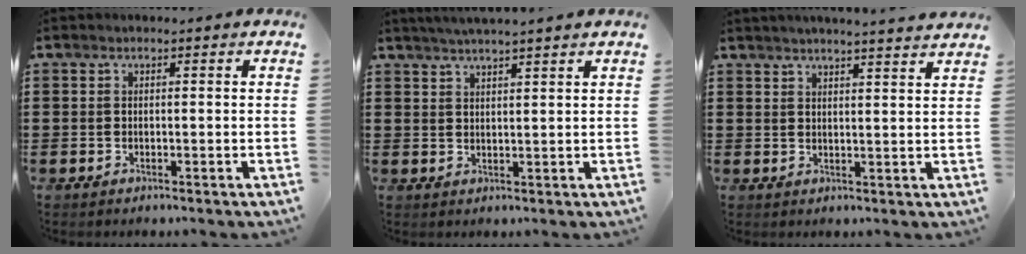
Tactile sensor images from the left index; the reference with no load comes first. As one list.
[{"total": 2.6, "force": [2.4, -0.6, 0.8], "torque": [-0.020, -0.003, 0.045]}, {"total": 3.1, "force": [2.9, -0.6, 0.6], "torque": [-0.021, -0.011, 0.052]}]